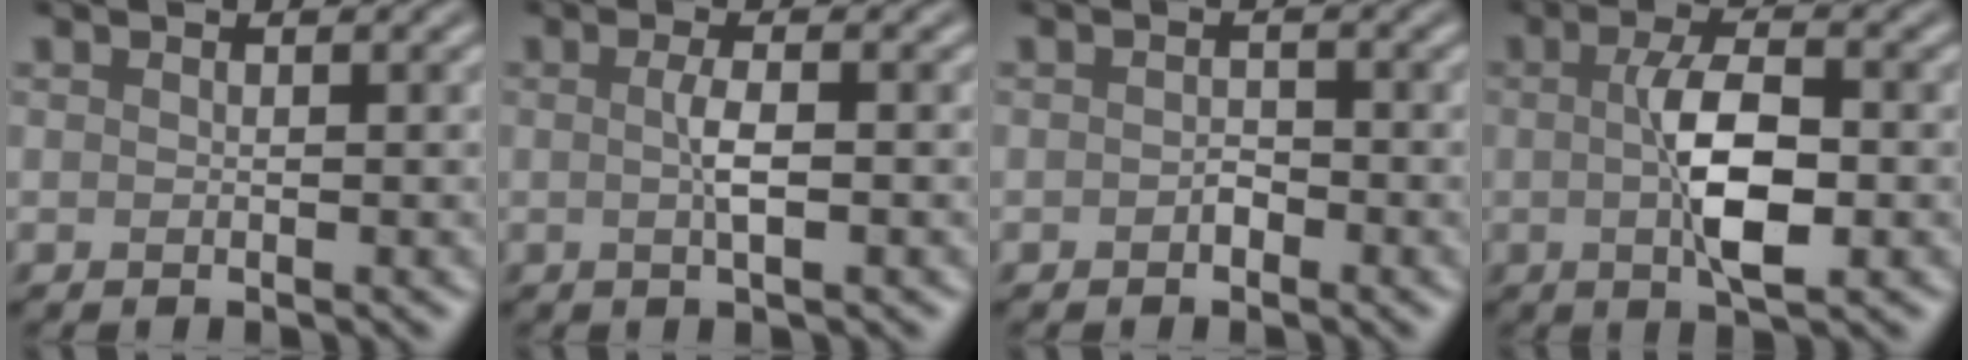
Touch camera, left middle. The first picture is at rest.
{"total": 2.1, "force": [0.0, 0.4, 2.0], "torque": [-0.039, 0.000, -0.003]}
{"total": 1.1, "force": [-0.5, 0.7, 0.6], "torque": [-0.012, 0.000, -0.010]}
{"total": 5.5, "force": [-0.3, 1.9, 5.2], "torque": [-0.099, 0.001, -0.007]}